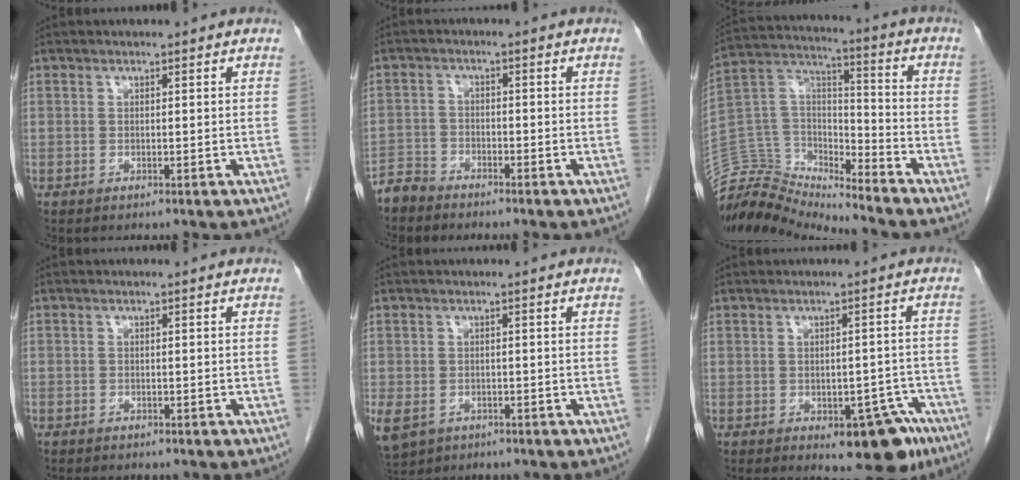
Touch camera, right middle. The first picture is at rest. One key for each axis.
{"total": 3.1, "fx": -3.0, "fy": 0.7, "fz": -0.2, "tx": 0.005, "ty": -0.004, "tz": -0.060}
{"total": 13.4, "fx": -13.4, "fy": 0.2, "fz": 0.1, "tx": -0.001, "ty": 0.066, "tz": -0.259}
{"total": 1.2, "fx": -1.1, "fy": 0.5, "fz": 0.3, "tx": -0.006, "ty": 0.001, "tz": -0.014}
{"total": 10.3, "fx": -4.8, "fy": 8.1, "fz": 4.3, "tx": -0.134, "ty": -0.010, "tz": -0.064}
{"total": 8.8, "fx": -5.3, "fy": 3.5, "fz": 6.1, "tx": -0.049, "ty": 0.006, "tz": -0.063}